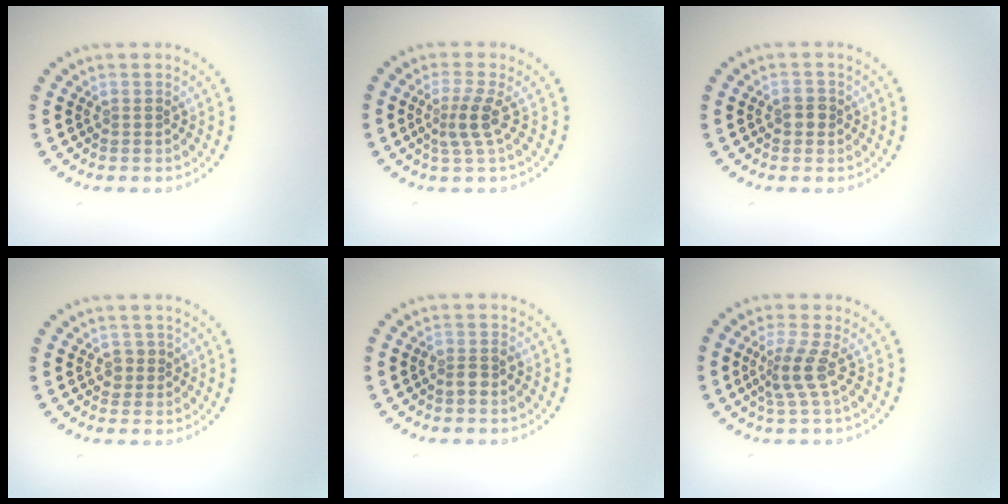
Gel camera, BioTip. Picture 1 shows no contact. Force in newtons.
{"total": 2.4, "press": 1.7, "slide": 1.7}
{"total": 1.3, "press": 1.3, "slide": 0.2}
{"total": 1.4, "press": 1.2, "slide": 0.7}
{"total": 1.5, "press": 1.3, "slide": 0.8}
{"total": 2.6, "press": 1.8, "slide": 1.8}